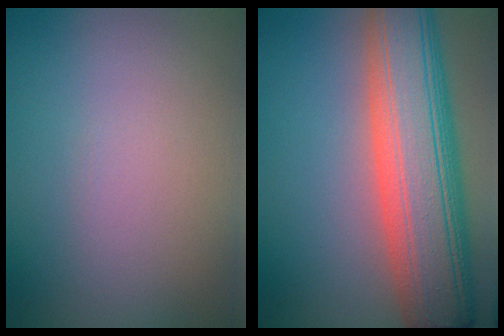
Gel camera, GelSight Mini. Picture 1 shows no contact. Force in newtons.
{"total": 11.6, "press": 11.6, "slide": 0.7}